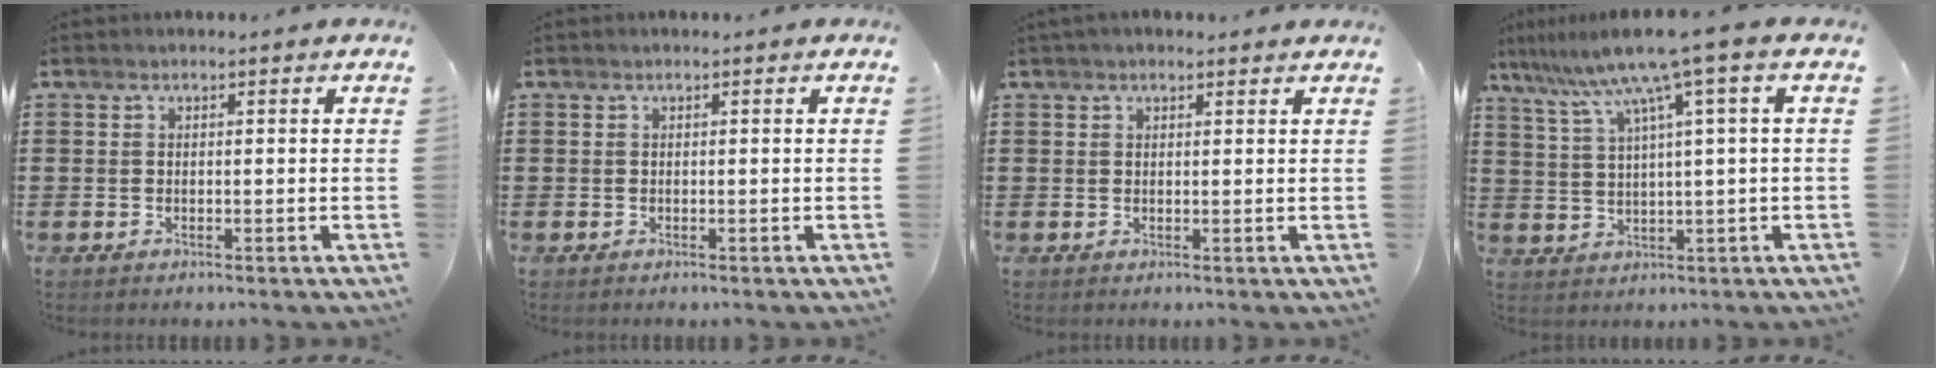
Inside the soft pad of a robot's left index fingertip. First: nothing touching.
{"total": 0.0}
{"total": 1.8, "force": [1.6, 0.4, 0.6], "torque": [-0.016, 0.003, 0.030]}
{"total": 8.5, "force": [4.8, -1.0, 7.0], "torque": [-0.157, -0.028, 0.075]}